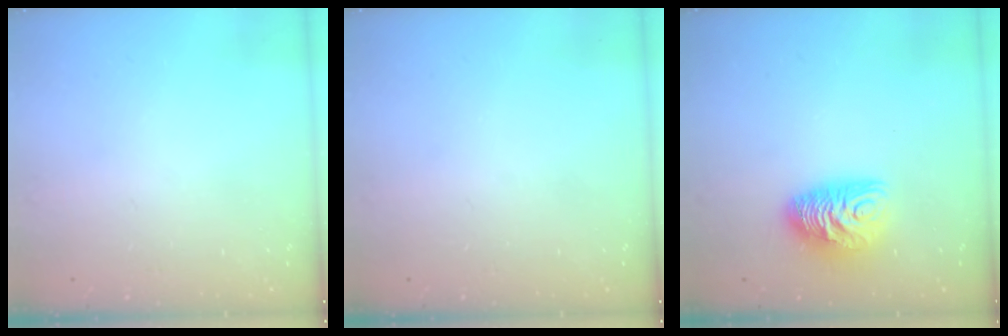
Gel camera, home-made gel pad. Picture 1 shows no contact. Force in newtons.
{"total": 0.0}
{"total": 10.2, "press": 10.2, "slide": 0.6}